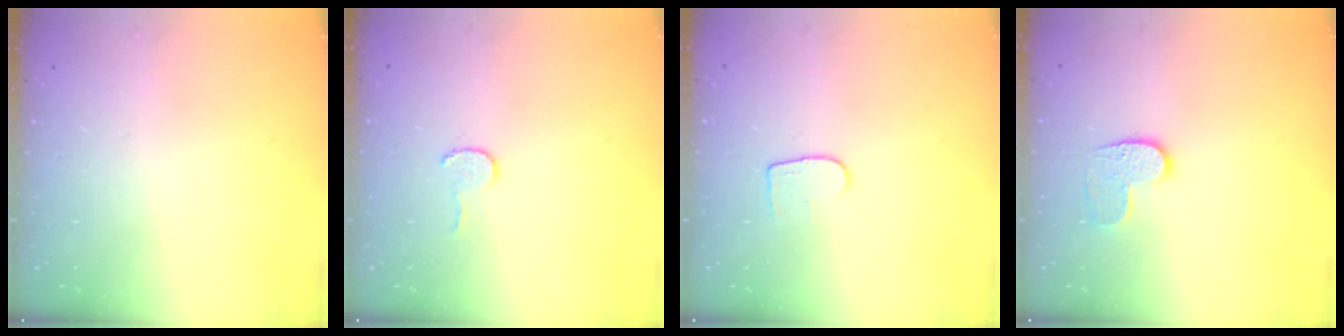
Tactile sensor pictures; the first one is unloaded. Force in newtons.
{"total": 3.7, "press": 3.7, "slide": 0.4}
{"total": 5.1, "press": 5.1, "slide": 0.4}
{"total": 6.6, "press": 6.6, "slide": 0.3}